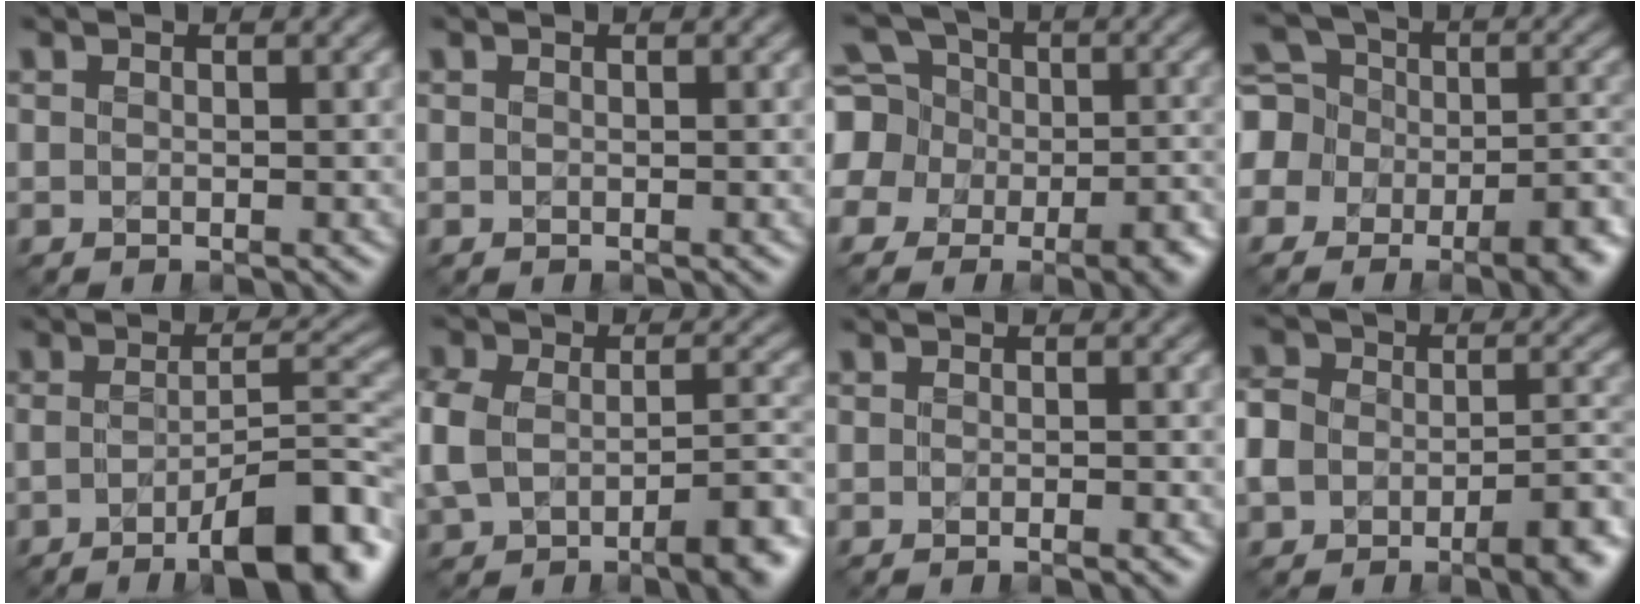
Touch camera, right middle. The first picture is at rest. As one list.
[{"total": 0.0}, {"total": 14.1, "force": [-3.5, 12.5, 5.6], "torque": [-0.131, -0.009, -0.086]}, {"total": 13.4, "force": [-5.9, 10.7, 5.5], "torque": [-0.106, -0.018, -0.119]}, {"total": 8.4, "force": [-4.2, 1.9, 6.9], "torque": [-0.094, 0.002, -0.067]}, {"total": 8.3, "force": [-3.2, 4.8, 6.0], "torque": [-0.117, -0.013, -0.057]}, {"total": 0.8, "force": [-0.7, 0.0, 0.4], "torque": [-0.007, -0.001, -0.013]}, {"total": 8.6, "force": [-4.4, 5.4, 5.0], "torque": [-0.080, -0.013, -0.082]}]